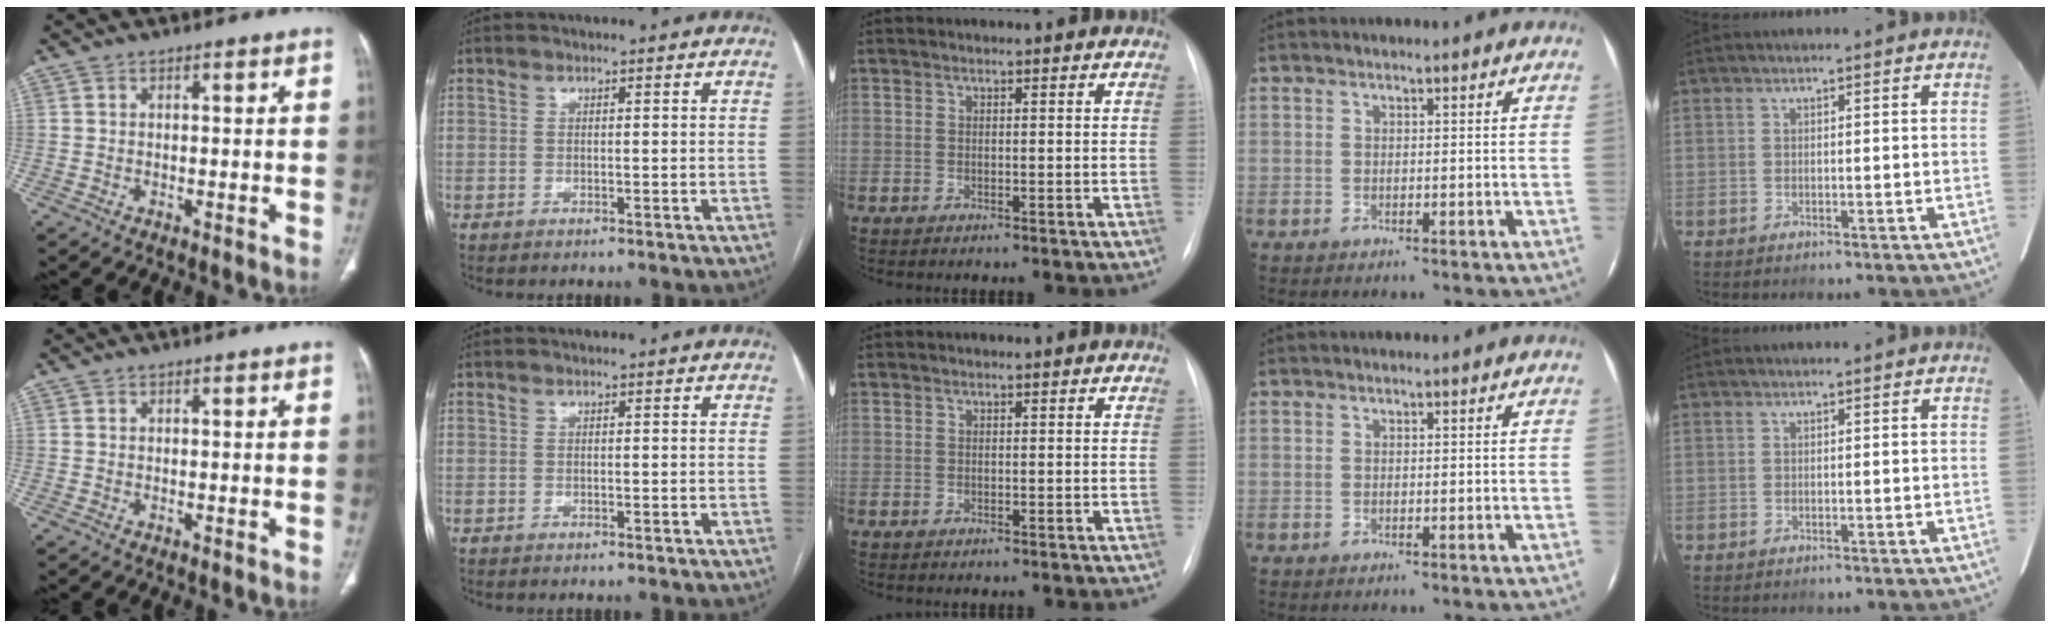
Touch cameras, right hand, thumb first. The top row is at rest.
{}